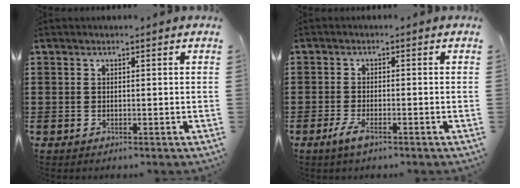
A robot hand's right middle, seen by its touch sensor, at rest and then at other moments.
{"total": 2.7, "force": [-1.5, 0.6, 2.2], "torque": [-0.051, -0.005, -0.032]}